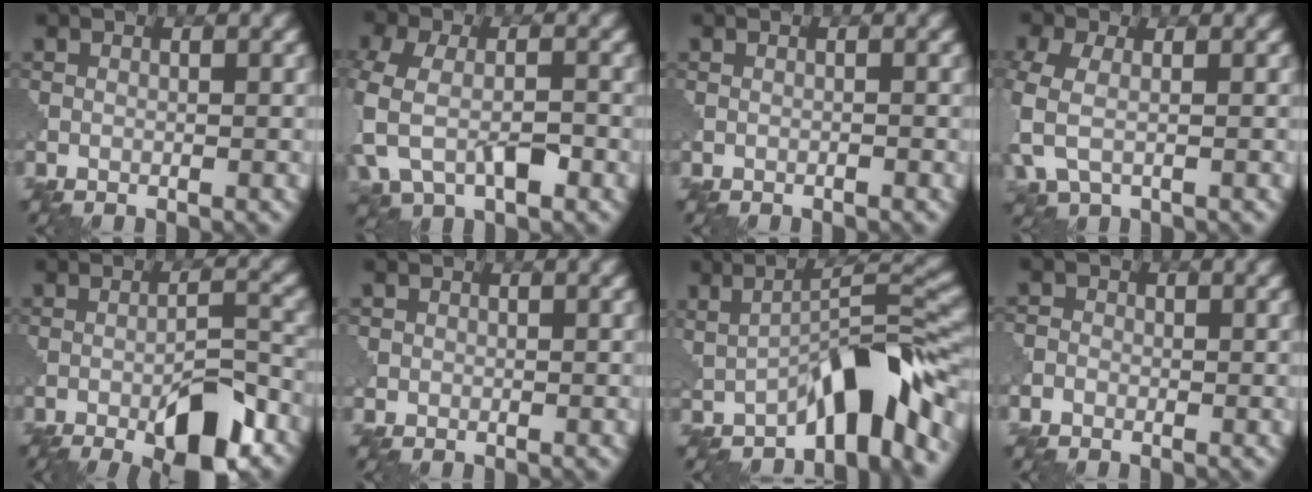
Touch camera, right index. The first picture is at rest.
{"total": 6.7, "force": [-2.2, 4.2, 4.8], "torque": [-0.120, -0.008, -0.045]}
{"total": 0.0}
{"total": 5.0, "force": [-0.9, 3.1, 3.8], "torque": [-0.106, -0.002, -0.025]}
{"total": 7.8, "force": [-4.2, 2.0, 6.2], "torque": [-0.094, 0.003, -0.061]}
{"total": 0.7, "force": [0.0, 0.7, 0.0], "torque": [0.009, -0.004, 0.000]}
{"total": 7.1, "force": [-3.0, 1.8, 6.1], "torque": [-0.082, 0.014, -0.049]}
{"total": 1.5, "force": [-0.4, 1.4, 0.5], "torque": [0.005, 0.007, -0.015]}